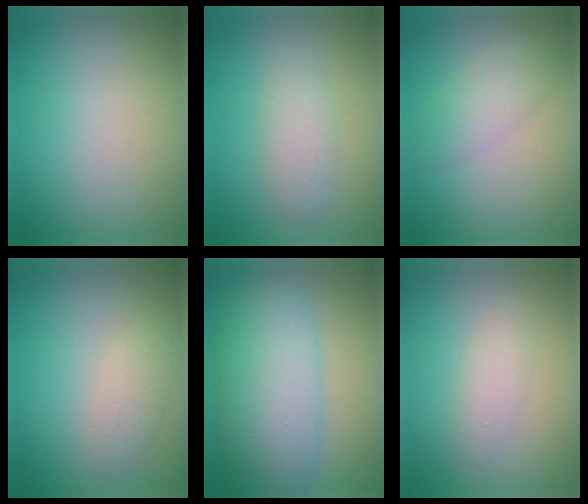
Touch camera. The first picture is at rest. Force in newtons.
{"total": 2.4, "press": 2.4, "slide": 0.2}
{"total": 2.9, "press": 2.9, "slide": 0.2}
{"total": 1.6, "press": 1.6, "slide": 0.1}
{"total": 9.3, "press": 9.3, "slide": 0.2}
{"total": 1.9, "press": 1.9, "slide": 0.1}